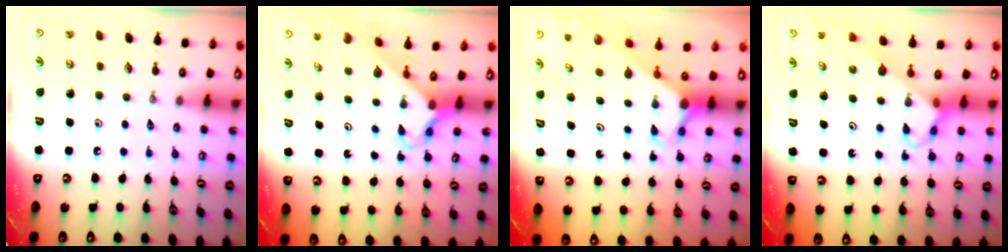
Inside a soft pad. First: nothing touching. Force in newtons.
{"total": 2.4, "press": 2.4, "slide": 0.2}
{"total": 3.0, "press": 3.0, "slide": 0.2}
{"total": 3.7, "press": 3.7, "slide": 0.1}